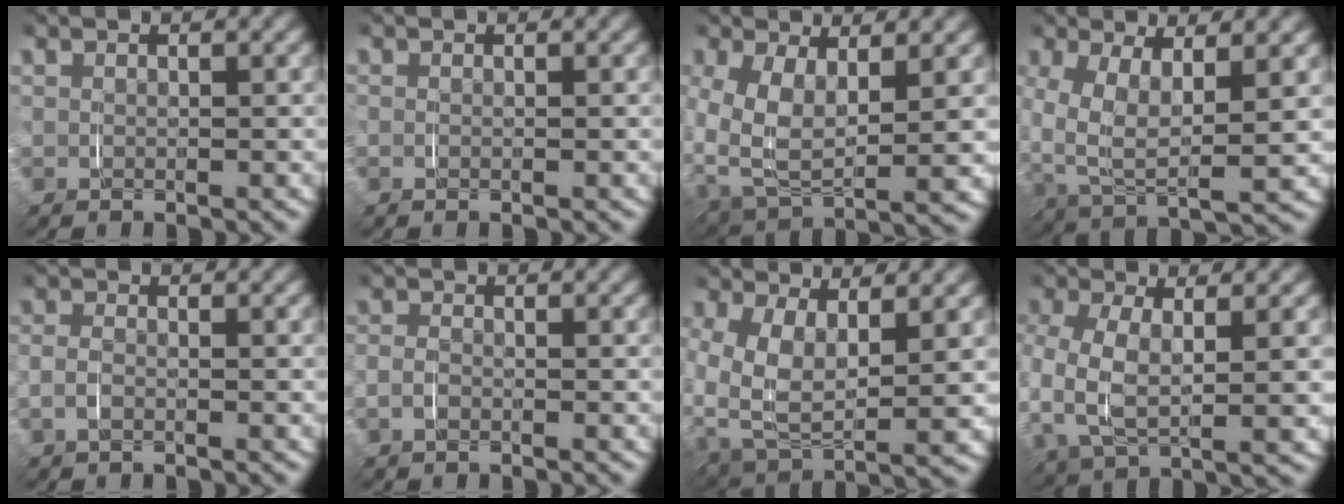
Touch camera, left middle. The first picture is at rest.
{"total": 0.0}
{"total": 3.0, "force": [0.7, 1.7, 2.4], "torque": [-0.058, -0.030, 0.019]}
{"total": 2.9, "force": [1.3, 1.1, 2.4], "torque": [-0.050, -0.011, 0.024]}
{"total": 0.8, "force": [-0.6, -0.4, -0.3], "torque": [0.005, -0.002, -0.012]}
{"total": 0.8, "force": [-0.7, 0.2, -0.3], "torque": [-0.003, -0.005, -0.014]}
{"total": 3.2, "force": [0.6, 2.0, 2.4], "torque": [-0.059, -0.033, 0.018]}
{"total": 2.1, "force": [0.2, 0.8, 1.9], "torque": [-0.051, -0.009, 0.002]}